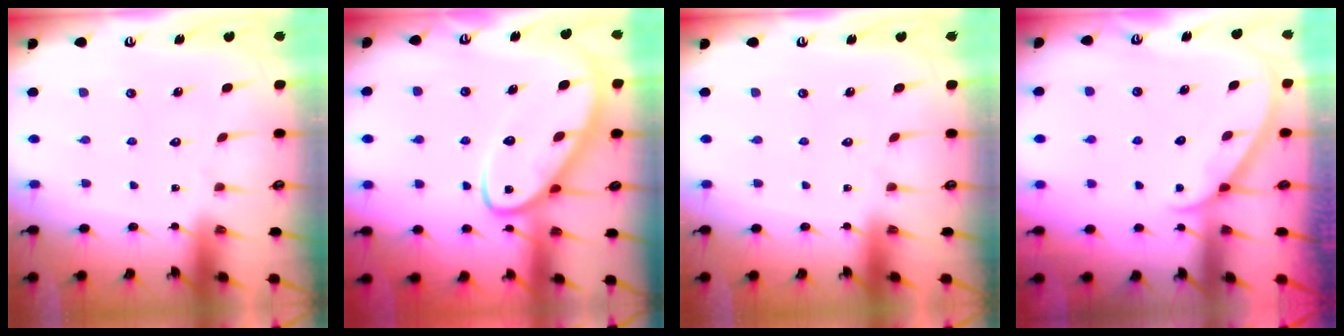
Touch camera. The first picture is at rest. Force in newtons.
{"total": 9.2, "press": 9.1, "slide": 1.1}
{"total": 0.0}
{"total": 2.0, "press": 2.0, "slide": 0.1}